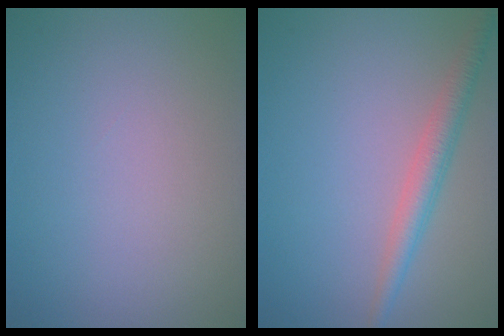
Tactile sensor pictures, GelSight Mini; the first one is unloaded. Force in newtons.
{"total": 2.8, "press": 2.8, "slide": 0.1}